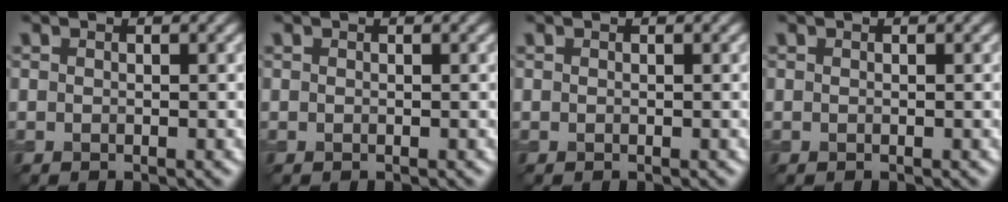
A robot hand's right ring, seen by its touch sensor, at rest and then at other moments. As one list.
[{"total": 0.0}, {"total": 0.0}, {"total": 0.0}]